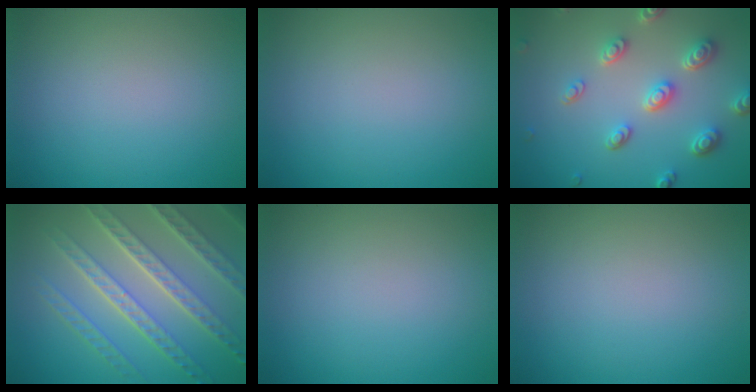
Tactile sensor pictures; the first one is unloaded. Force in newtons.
{"total": 0.0}
{"total": 4.6, "press": 3.7, "slide": 2.8}
{"total": 8.3, "press": 5.7, "slide": 5.9}
{"total": 0.0}
{"total": 0.0}